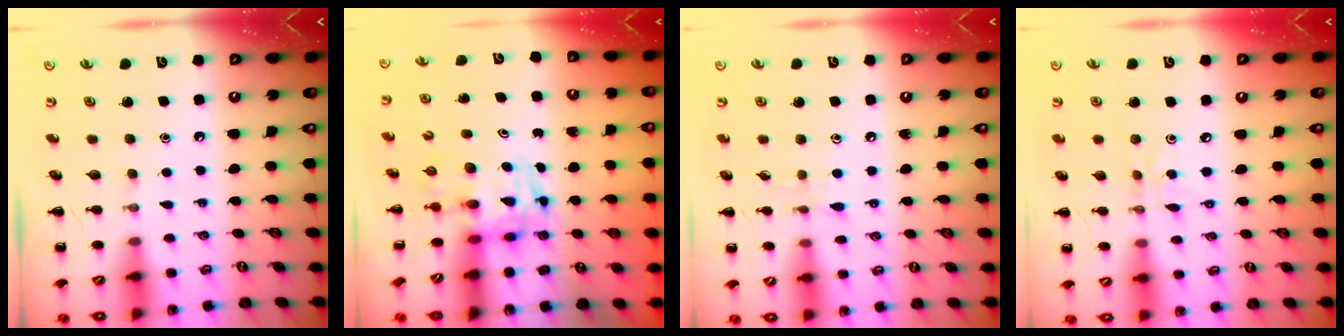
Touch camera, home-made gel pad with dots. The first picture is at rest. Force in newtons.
{"total": 3.4, "press": 3.4, "slide": 0.6}
{"total": 5.2, "press": 4.7, "slide": 2.1}
{"total": 2.6, "press": 2.5, "slide": 0.8}